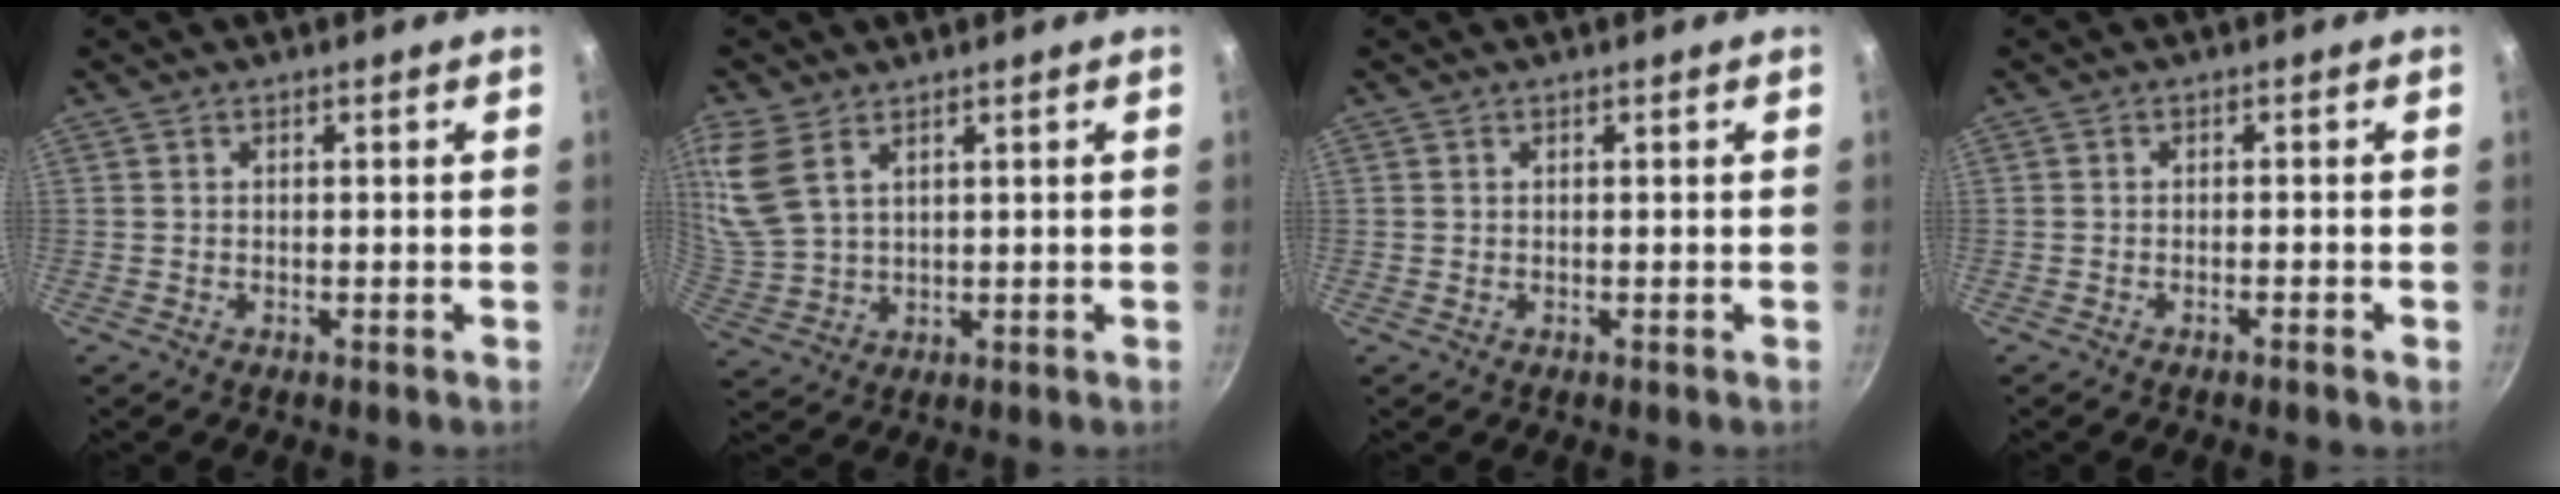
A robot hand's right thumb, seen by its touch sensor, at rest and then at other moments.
{"total": 10.9, "force": [5.7, 6.1, 6.9], "torque": [-0.153, -0.008, 0.128]}
{"total": 0.0}
{"total": 1.1, "force": [-0.8, 0.0, 0.7], "torque": [-0.020, 0.008, -0.014]}